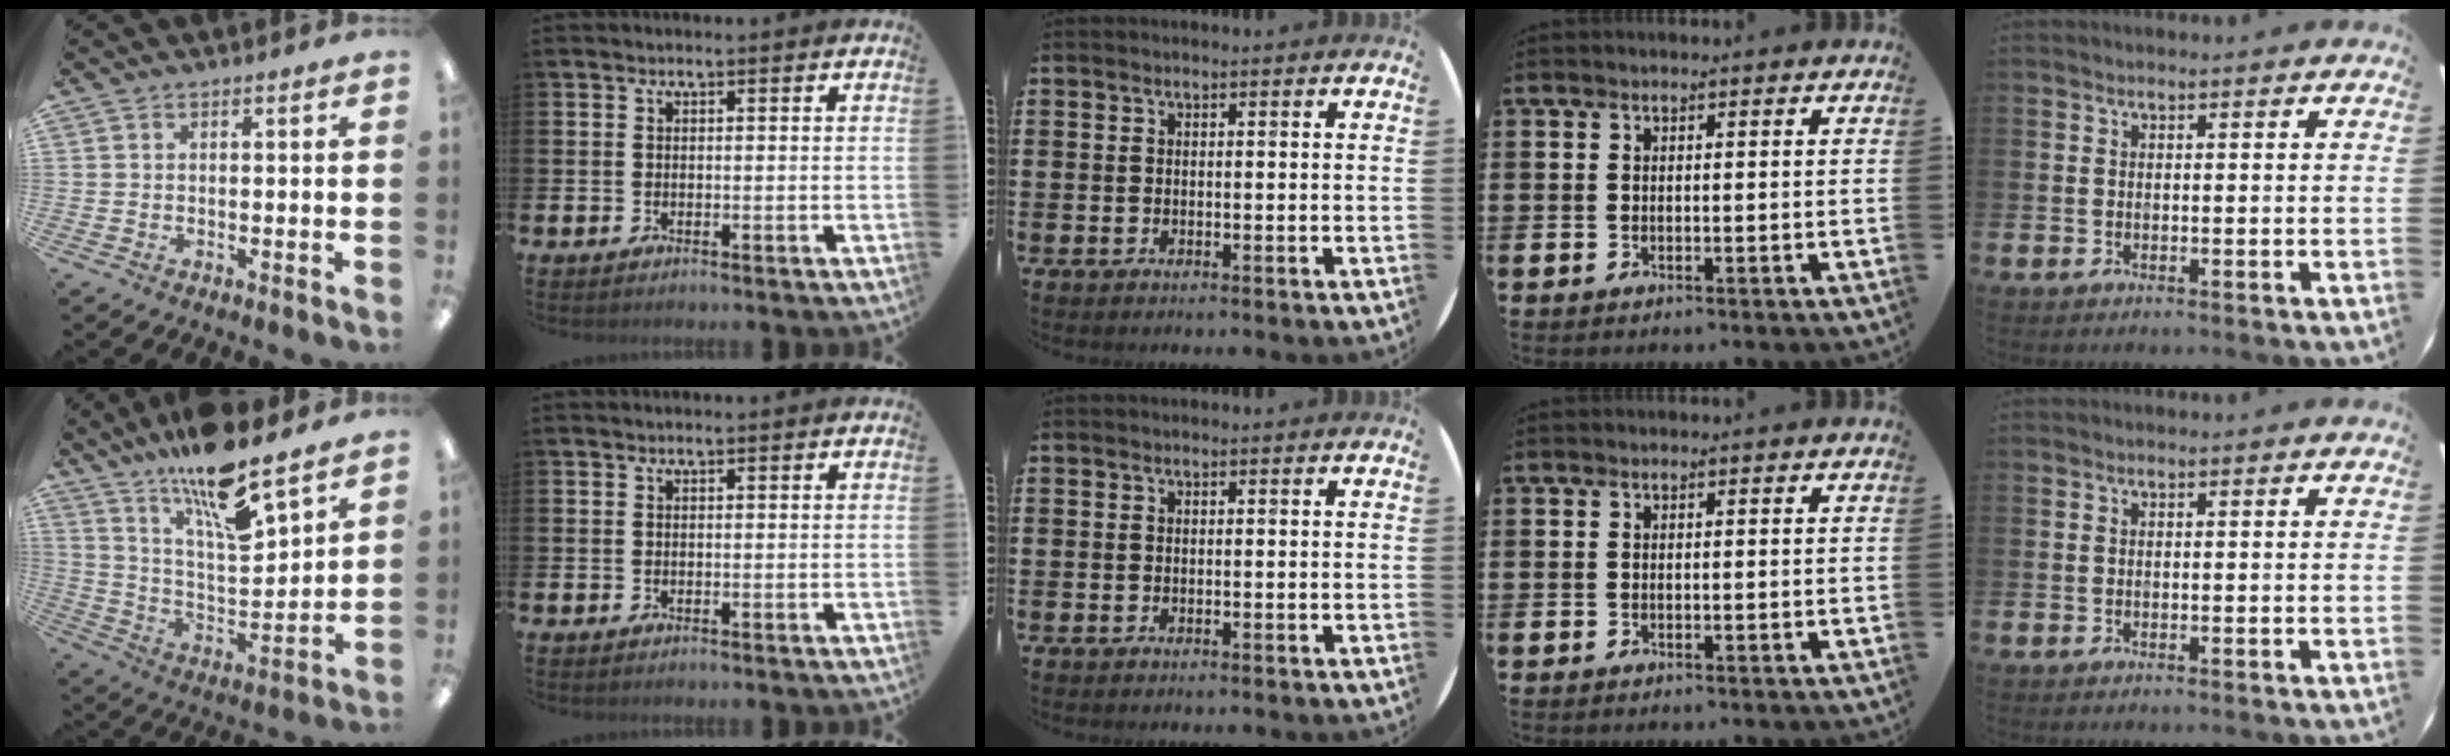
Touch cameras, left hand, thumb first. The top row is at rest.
{"thumb": {"total": 15.7, "force": [12.6, 2.9, 8.9], "torque": [-0.160, -0.085, 0.211]}}